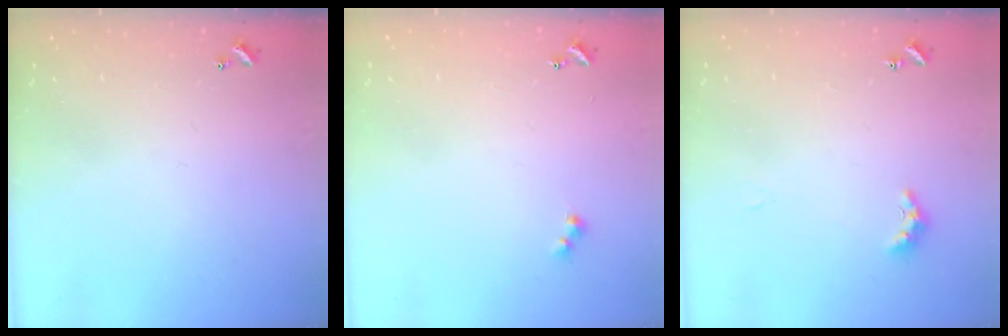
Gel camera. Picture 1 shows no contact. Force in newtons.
{"total": 2.4, "press": 2.4, "slide": 0.5}
{"total": 3.1, "press": 3.1, "slide": 0.7}